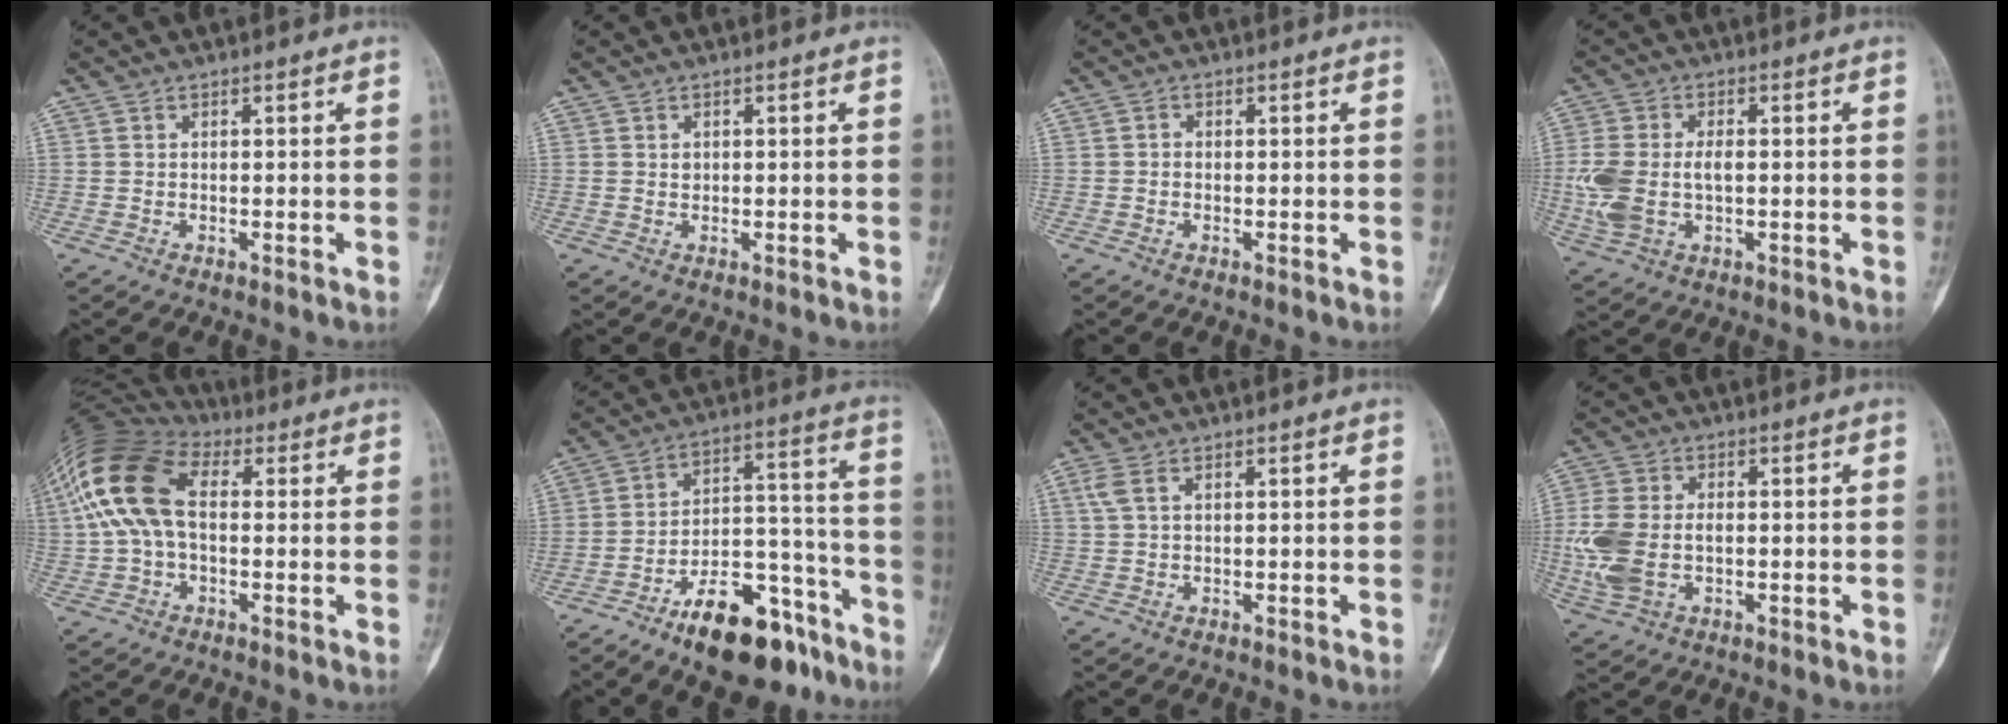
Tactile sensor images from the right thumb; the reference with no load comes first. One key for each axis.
{"total": 0.8, "fx": 0.3, "fy": 0.7, "fz": 0.4, "tx": -0.003, "ty": 0.000, "tz": 0.006}
{"total": 0.7, "fx": -0.2, "fy": 0.6, "fz": 0.2, "tx": 0.006, "ty": 0.003, "tz": -0.007}
{"total": 9.7, "fx": -0.5, "fy": 5.9, "fz": 7.6, "tx": -0.183, "ty": 0.009, "tz": -0.005}
{"total": 15.2, "fx": 2.0, "fy": 9.0, "fz": 12.1, "tx": -0.262, "ty": 0.041, "tz": 0.029}
{"total": 18.3, "fx": -12.7, "fy": 7.7, "fz": 10.8, "tx": -0.133, "ty": 0.102, "tz": -0.200}
{"total": 2.0, "fx": 0.9, "fy": 0.8, "fz": 1.6, "tx": -0.050, "ty": 0.012, "tz": 0.029}
{"total": 10.1, "fx": -1.0, "fy": 6.6, "fz": 7.7, "tx": -0.183, "ty": 0.005, "tz": -0.017}